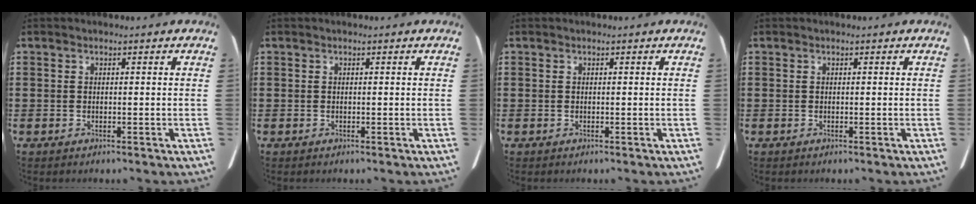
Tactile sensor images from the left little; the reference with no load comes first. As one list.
[{"total": 0.0}, {"total": 0.0}, {"total": 0.0}]